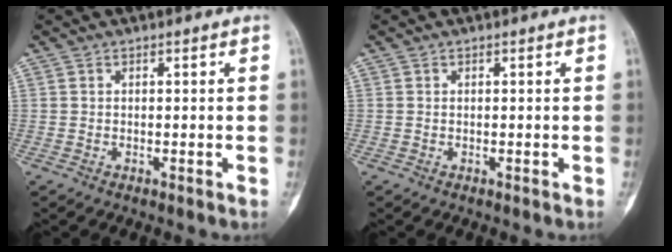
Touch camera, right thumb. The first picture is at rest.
{"total": 0.0}